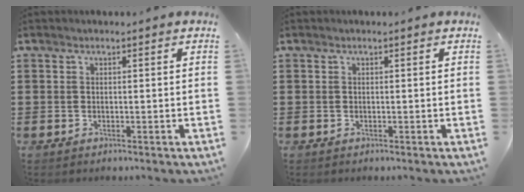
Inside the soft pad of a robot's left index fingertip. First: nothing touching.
{"total": 0.0}